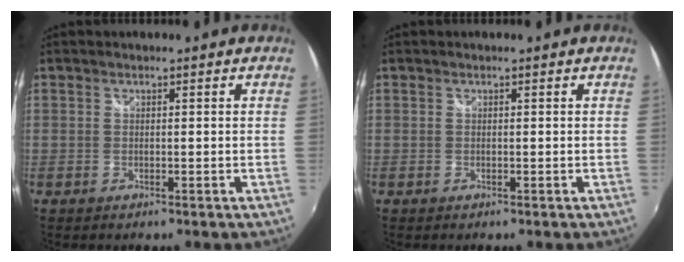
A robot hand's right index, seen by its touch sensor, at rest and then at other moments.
{"total": 0.0}